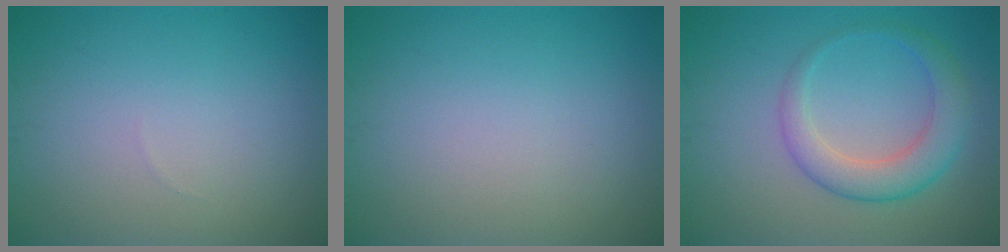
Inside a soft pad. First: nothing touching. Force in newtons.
{"total": 0.0}
{"total": 4.1, "press": 4.1, "slide": 0.2}